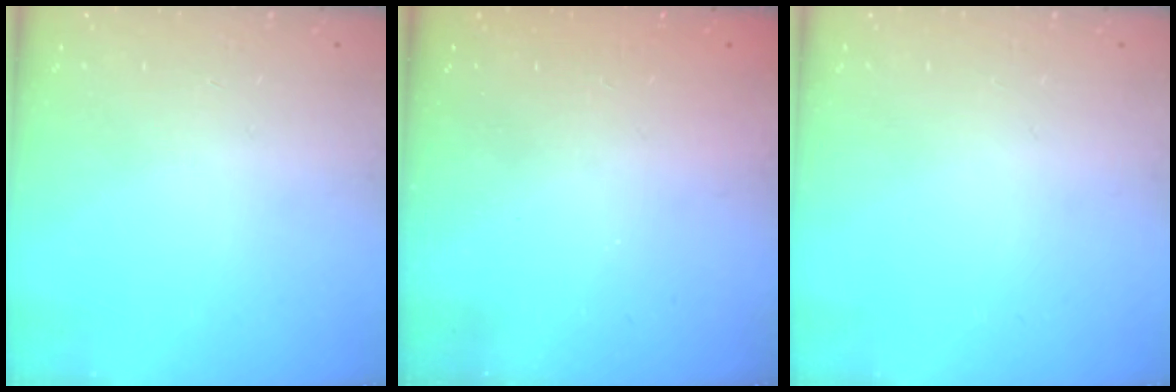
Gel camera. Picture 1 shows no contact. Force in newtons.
{"total": 2.3, "press": 2.2, "slide": 0.8}
{"total": 0.0}